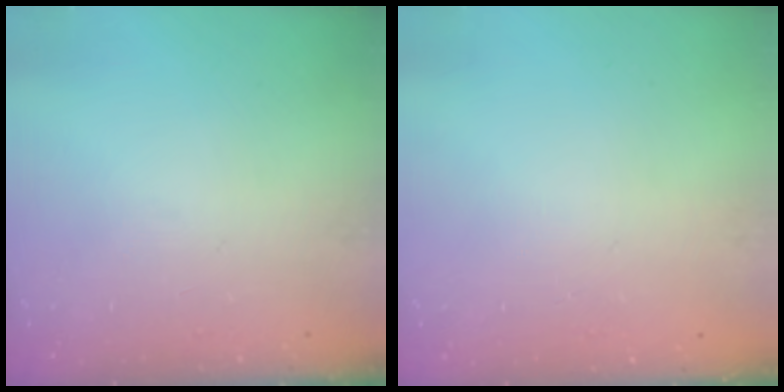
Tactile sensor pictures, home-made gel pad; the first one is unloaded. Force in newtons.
{"total": 0.0}